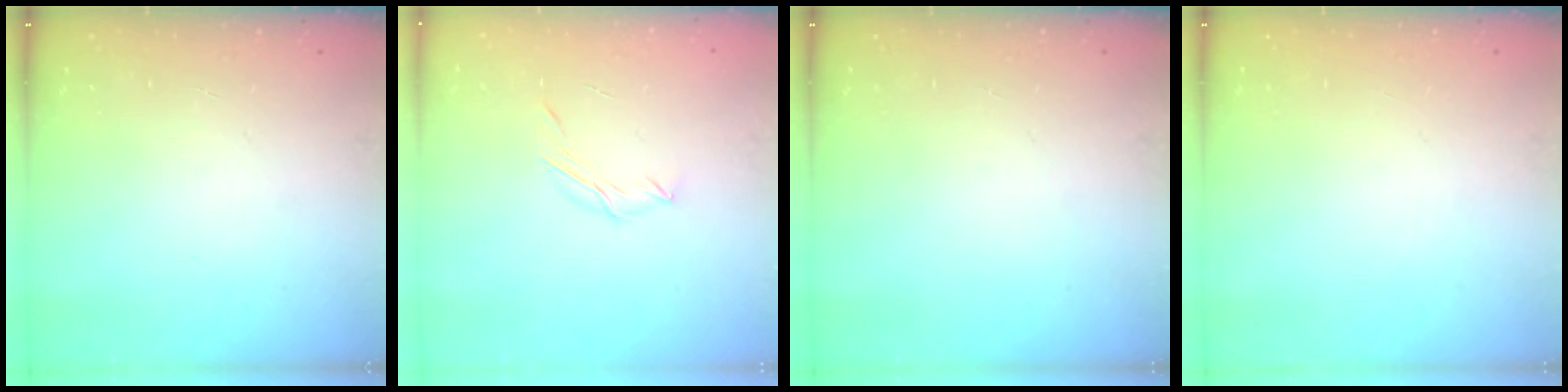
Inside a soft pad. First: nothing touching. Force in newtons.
{"total": 4.7, "press": 4.6, "slide": 1.0}
{"total": 0.0}
{"total": 0.0}